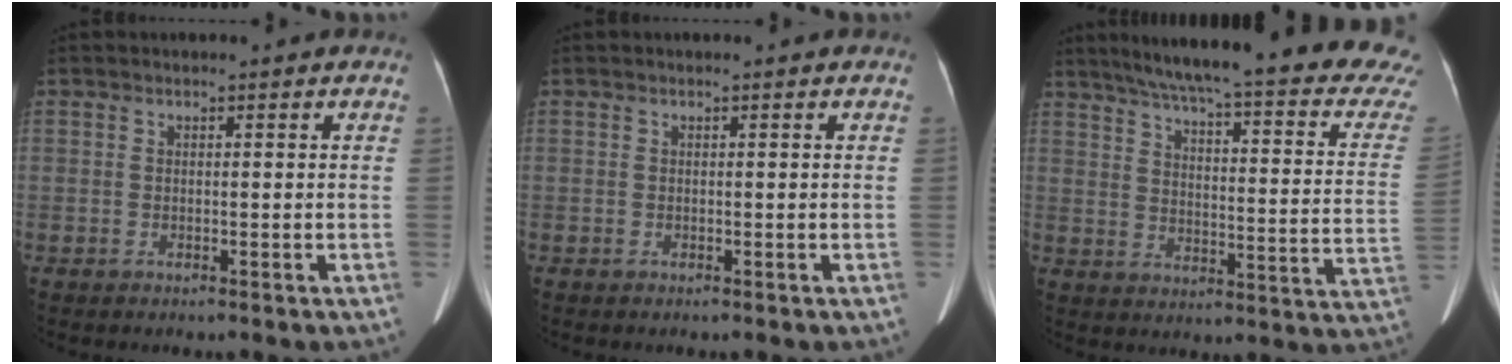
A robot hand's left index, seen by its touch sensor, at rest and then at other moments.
{"total": 0.0}
{"total": 28.7, "force": [23.9, 2.2, 15.7], "torque": [-0.216, -0.052, 0.289]}